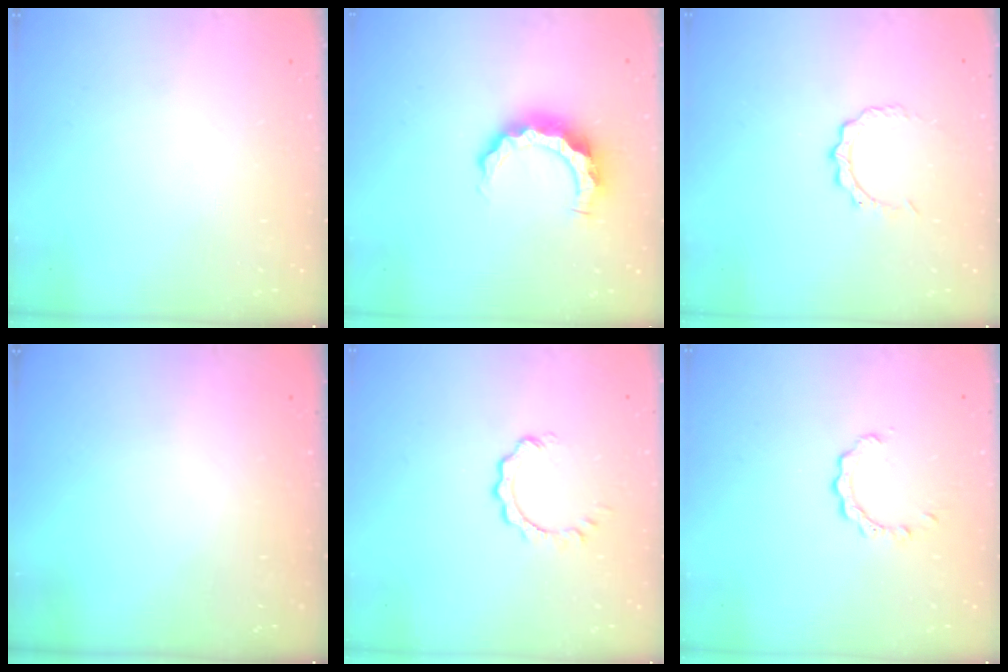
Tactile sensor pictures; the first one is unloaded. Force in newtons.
{"total": 8.0, "press": 8.0, "slide": 0.1}
{"total": 2.9, "press": 2.9, "slide": 0.2}
{"total": 0.0}
{"total": 3.0, "press": 3.0, "slide": 0.3}
{"total": 3.0, "press": 3.0, "slide": 0.1}